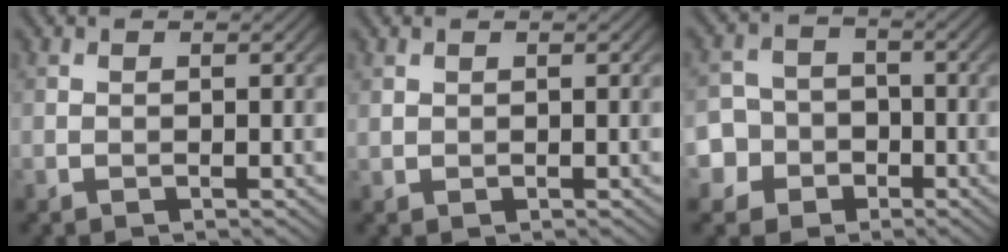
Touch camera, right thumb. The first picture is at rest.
{"total": 0.8, "force": [0.6, 0.5, 0.3], "torque": [-0.011, -0.003, 0.017]}
{"total": 7.2, "force": [-3.3, 6.2, 1.2], "torque": [-0.040, -0.005, -0.086]}